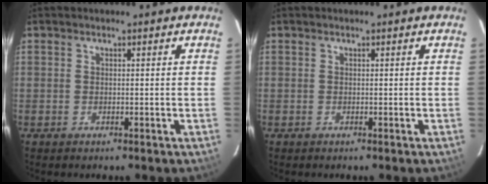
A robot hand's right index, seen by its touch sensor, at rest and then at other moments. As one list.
[{"total": 0.0}]